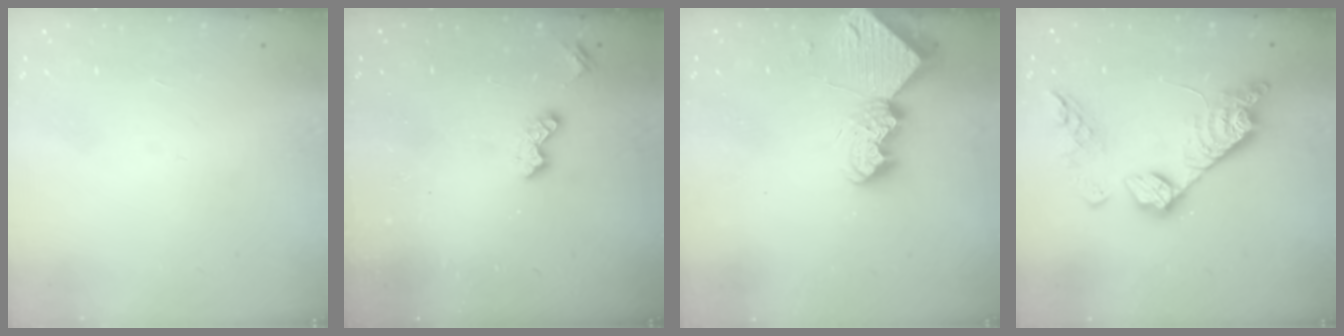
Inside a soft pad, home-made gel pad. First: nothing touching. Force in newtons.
{"total": 3.8, "press": 3.8, "slide": 0.6}
{"total": 8.5, "press": 8.4, "slide": 0.7}
{"total": 16.0, "press": 15.9, "slide": 1.1}